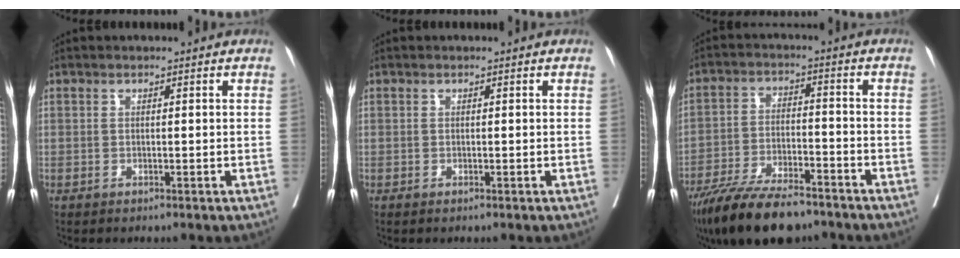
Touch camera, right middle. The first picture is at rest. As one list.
[{"total": 0.0}, {"total": 14.0, "force": [-11.3, 3.6, 7.5], "torque": [-0.135, -0.019, -0.193]}]